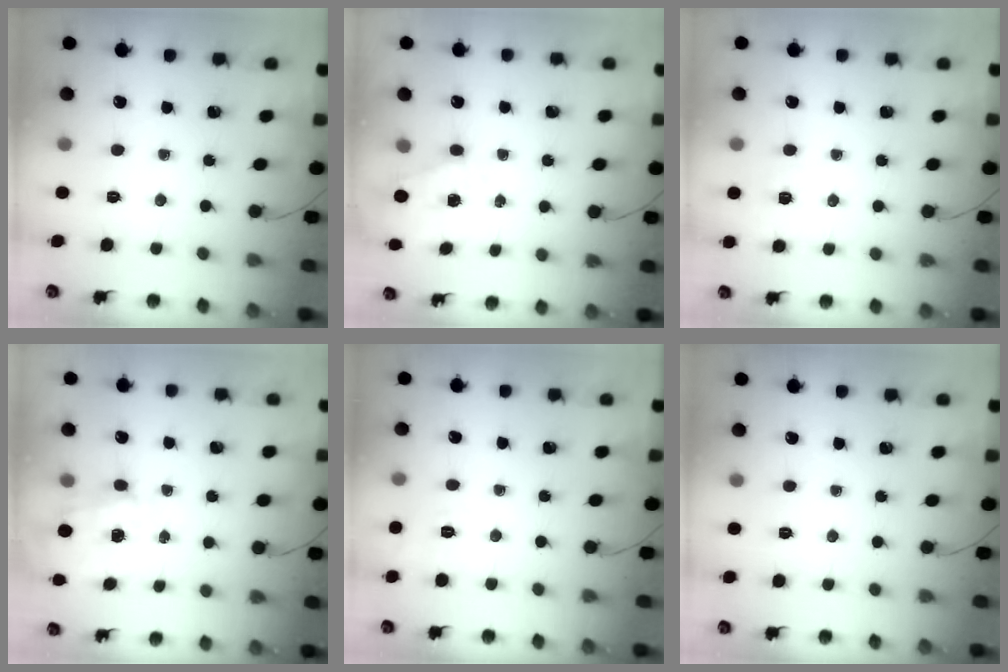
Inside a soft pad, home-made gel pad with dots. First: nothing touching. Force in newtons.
{"total": 5.3, "press": 5.2, "slide": 1.0}
{"total": 1.8, "press": 0.4, "slide": 1.8}
{"total": 8.7, "press": 8.7, "slide": 0.9}
{"total": 1.9, "press": 0.6, "slide": 1.9}
{"total": 0.0}